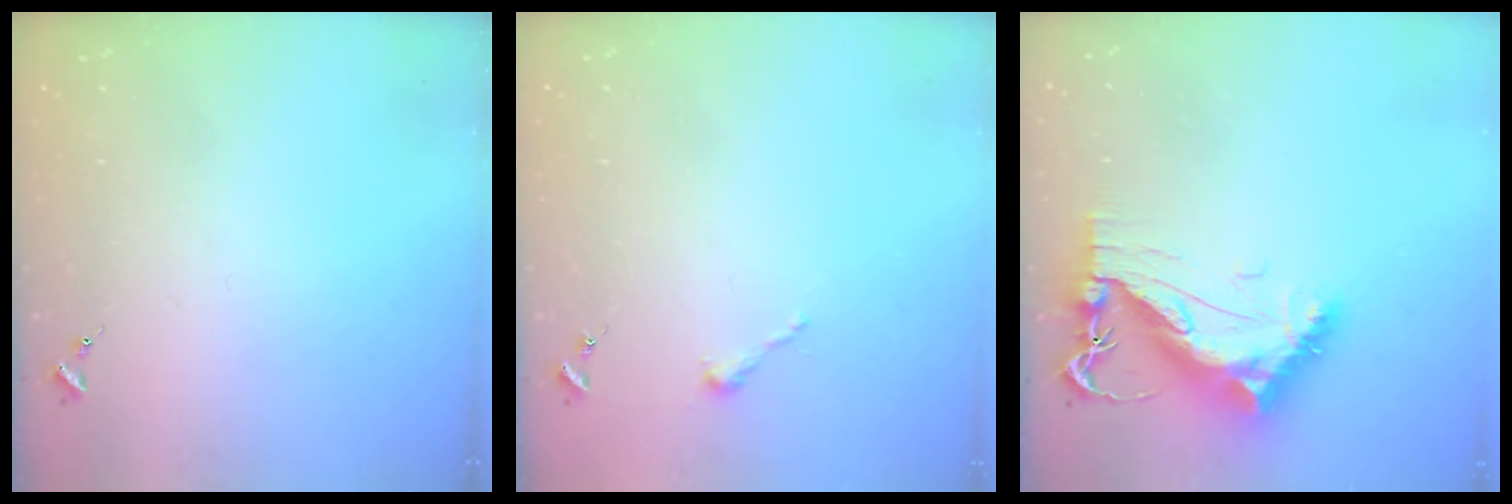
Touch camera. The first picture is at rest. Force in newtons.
{"total": 2.5, "press": 2.5, "slide": 0.2}
{"total": 11.9, "press": 11.9, "slide": 1.0}